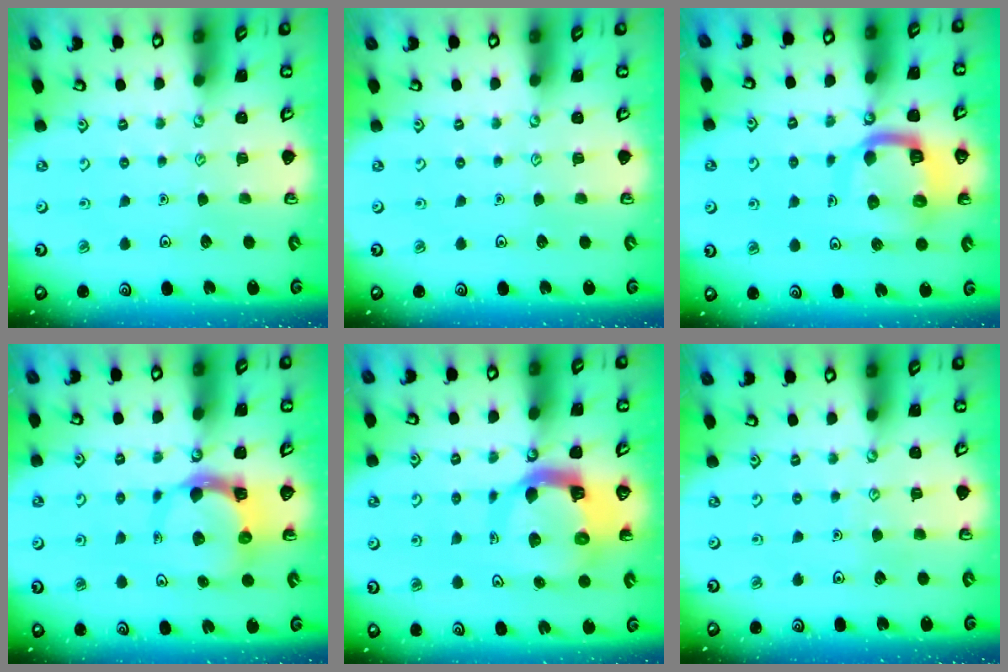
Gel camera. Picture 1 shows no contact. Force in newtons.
{"total": 0.0}
{"total": 12.4, "press": 12.3, "slide": 1.4}
{"total": 6.3, "press": 6.2, "slide": 1.1}
{"total": 11.4, "press": 11.3, "slide": 1.5}
{"total": 3.7, "press": 3.7, "slide": 0.3}